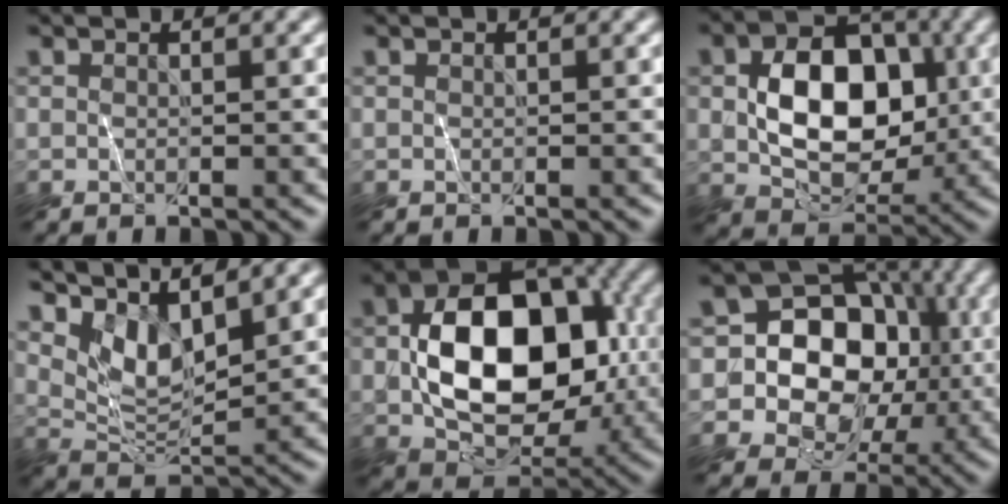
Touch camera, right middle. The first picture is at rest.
{"total": 0.0}
{"total": 8.1, "force": [0.2, 5.6, 5.8], "torque": [-0.097, 0.003, 0.001]}
{"total": 4.6, "force": [3.8, 1.0, 2.4], "torque": [-0.051, -0.008, 0.071]}
{"total": 11.7, "force": [-0.3, 7.9, 8.6], "torque": [-0.121, 0.015, -0.007]}
{"total": 12.4, "force": [-0.5, 10.5, 6.4], "torque": [-0.100, 0.019, -0.044]}